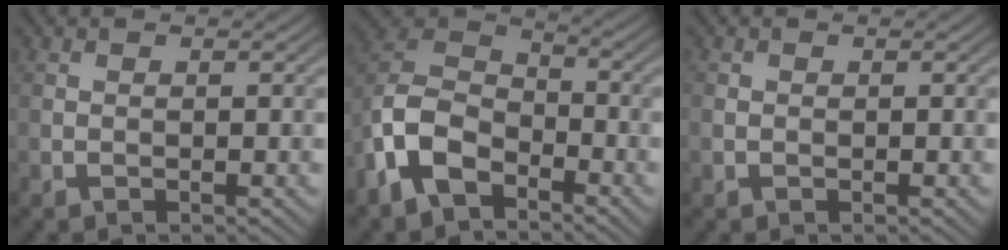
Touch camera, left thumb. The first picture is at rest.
{"total": 10.4, "force": [-5.7, 5.9, 6.4], "torque": [-0.149, -0.005, -0.135]}
{"total": 0.8, "force": [-0.1, 0.7, 0.3], "torque": [-0.007, -0.003, -0.003]}